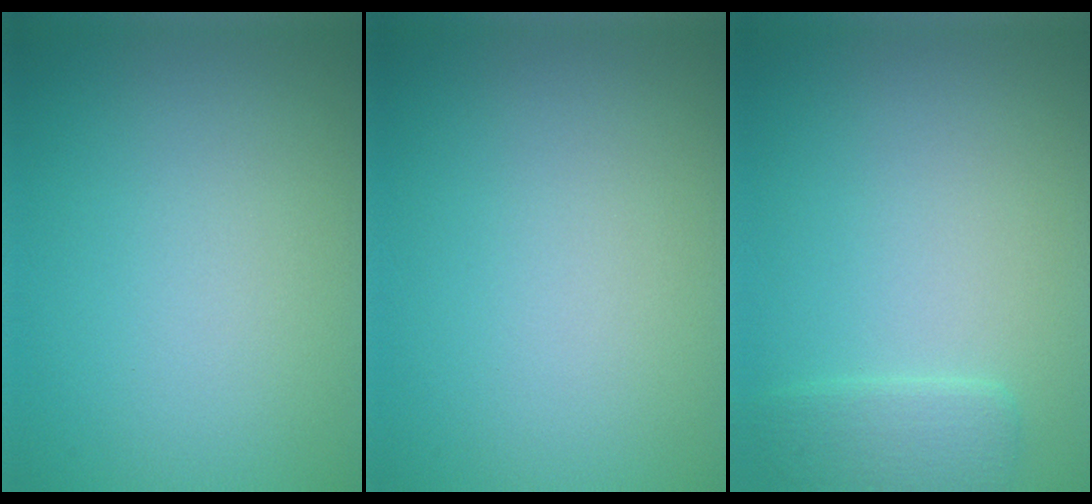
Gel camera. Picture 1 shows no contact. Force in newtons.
{"total": 0.0}
{"total": 1.8, "press": 1.8, "slide": 0.1}